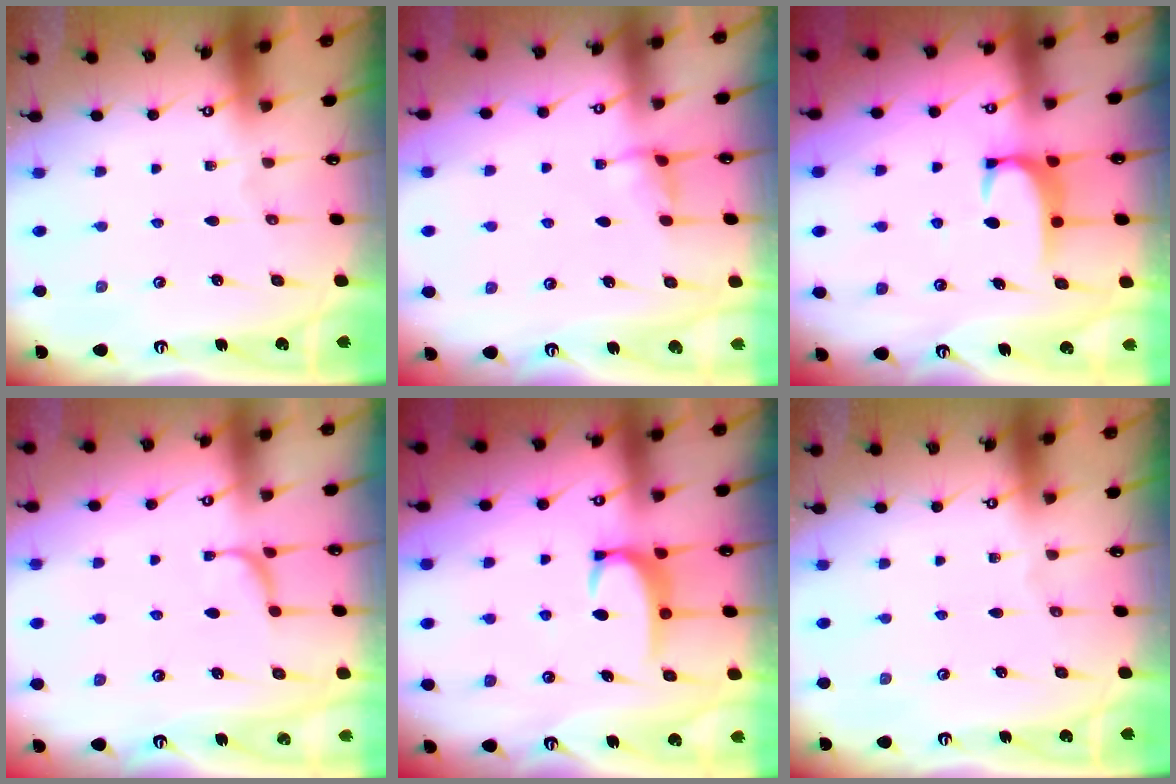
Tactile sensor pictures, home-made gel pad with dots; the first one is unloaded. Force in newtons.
{"total": 2.9, "press": 2.9, "slide": 0.6}
{"total": 1.9, "press": 1.8, "slide": 0.6}
{"total": 2.4, "press": 2.4, "slide": 0.4}
{"total": 3.5, "press": 3.4, "slide": 0.4}
{"total": 0.0}